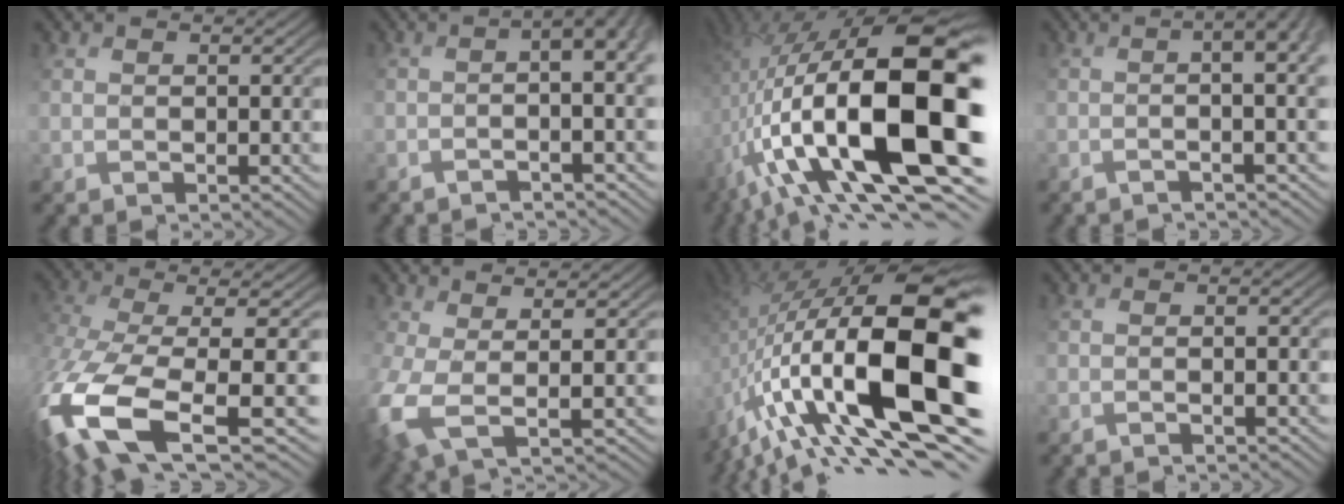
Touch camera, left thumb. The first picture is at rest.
{"total": 7.7, "force": [-0.9, 1.8, 7.5], "torque": [-0.079, 0.000, -0.018]}
{"total": 20.5, "force": [-1.9, 8.5, 18.6], "torque": [-0.331, -0.005, -0.038]}
{"total": 8.9, "force": [-0.4, 2.3, 8.6], "torque": [-0.086, 0.007, -0.009]}
{"total": 14.3, "force": [-4.3, 6.0, 12.3], "torque": [-0.327, -0.052, -0.035]}
{"total": 6.9, "force": [-1.2, 2.9, 6.1], "torque": [-0.149, -0.027, -0.018]}
{"total": 20.1, "force": [-4.1, 7.7, 18.1], "torque": [-0.318, -0.003, -0.075]}
{"total": 2.6, "force": [-1.0, 0.8, 2.3], "torque": [-0.027, -0.004, -0.020]}